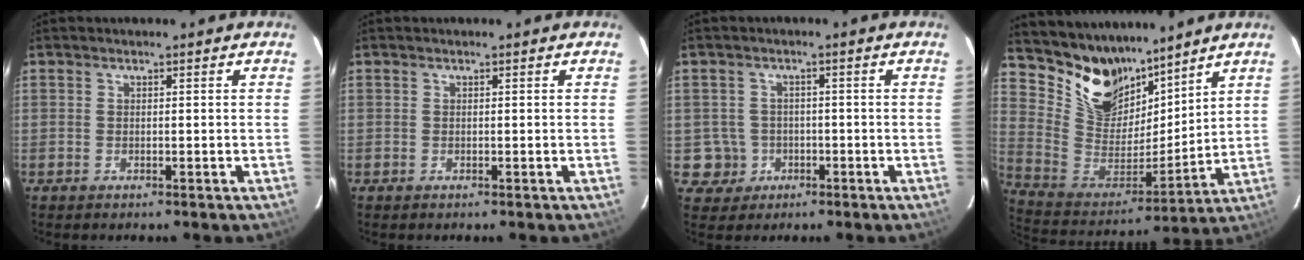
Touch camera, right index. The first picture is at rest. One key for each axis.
{"total": 0.0}
{"total": 4.8, "fx": -1.2, "fy": 4.6, "fz": 0.1, "tx": -0.009, "ty": 0.022, "tz": -0.013}
{"total": 16.7, "fx": 13.1, "fy": 8.7, "fz": 5.8, "tx": -0.145, "ty": -0.005, "tz": 0.261}